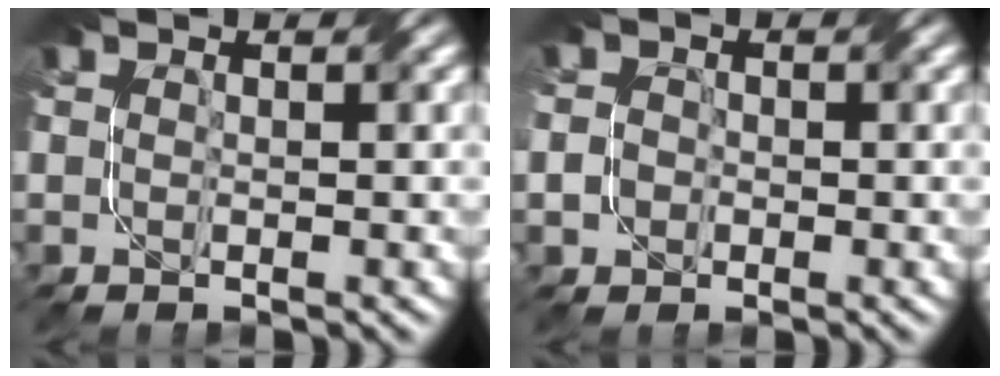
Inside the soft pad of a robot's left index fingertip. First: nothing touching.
{"total": 1.6, "force": [-0.7, 1.3, 0.7], "torque": [-0.006, 0.007, -0.023]}